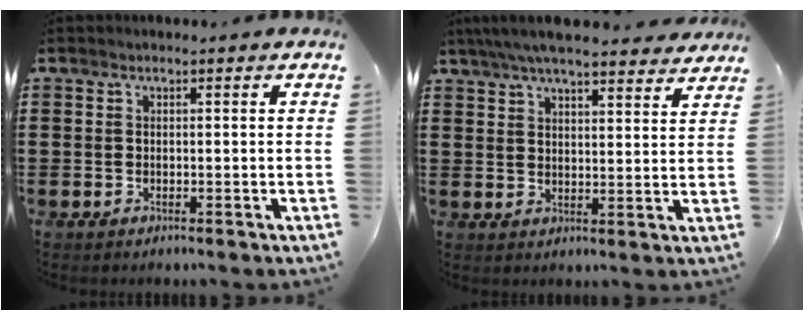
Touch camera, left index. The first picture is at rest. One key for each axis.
{"total": 6.1, "fx": 5.5, "fy": 0.5, "fz": 2.4, "tx": -0.064, "ty": -0.016, "tz": 0.101}